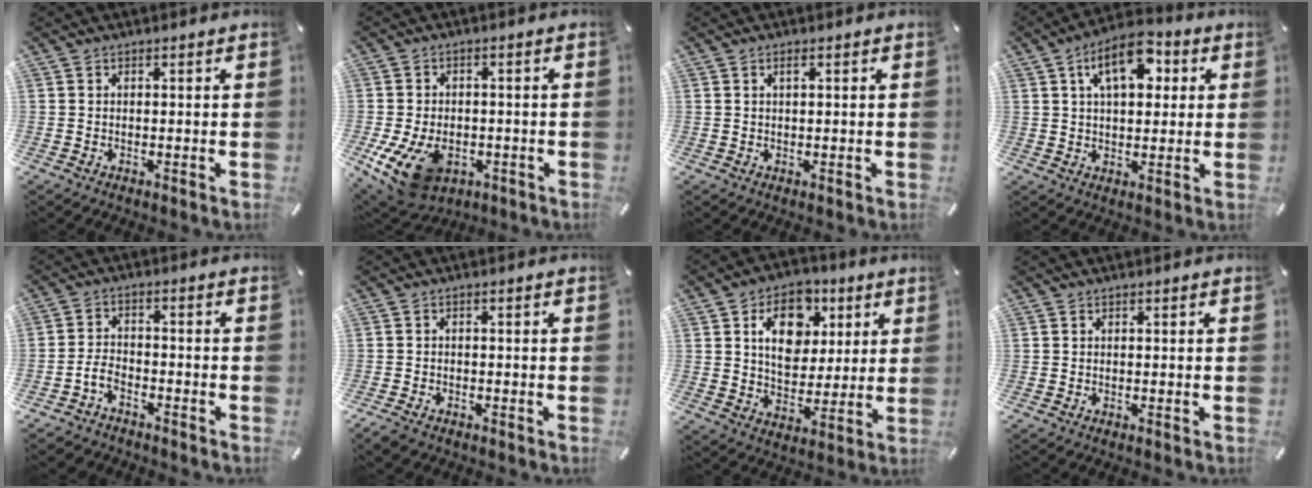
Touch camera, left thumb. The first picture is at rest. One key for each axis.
{"total": 11.7, "fx": -4.3, "fy": 8.1, "fz": 7.3, "tx": -0.142, "ty": 0.013, "tz": -0.073}
{"total": 1.1, "fx": 0.4, "fy": 0.4, "fz": 0.9, "tx": -0.019, "ty": 0.002, "tz": 0.007}
{"total": 11.5, "fx": 4.1, "fy": 6.5, "fz": 8.5, "tx": -0.124, "ty": -0.001, "tz": 0.069}
{"total": 4.4, "fx": -2.9, "fy": 2.7, "fz": 2.0, "tx": -0.047, "ty": 0.015, "tz": -0.057}
{"total": 1.9, "fx": -1.6, "fy": 0.8, "fz": 0.7, "tx": -0.027, "ty": 0.001, "tz": -0.036}
{"total": 13.6, "fx": 5.0, "fy": 10.2, "fz": 7.4, "tx": -0.109, "ty": -0.009, "tz": 0.090}
{"total": 0.0}